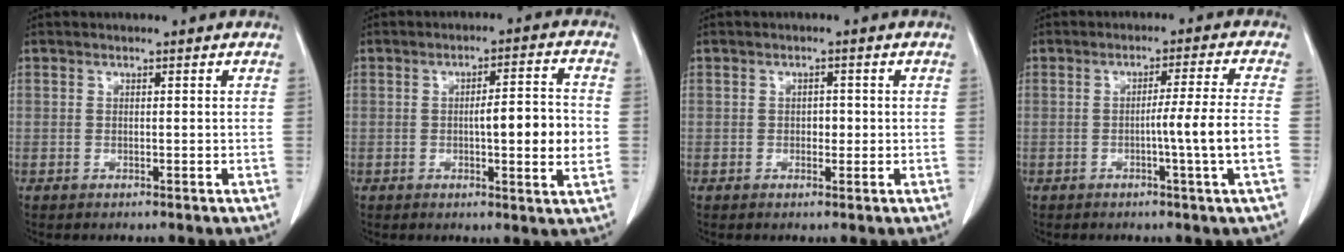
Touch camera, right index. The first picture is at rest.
{"total": 8.6, "force": [-0.7, 0.9, 8.6], "torque": [-0.119, 0.005, -0.012]}
{"total": 1.6, "force": [-0.1, 1.1, 1.1], "torque": [-0.013, 0.004, -0.002]}
{"total": 7.1, "force": [-1.7, -1.9, 6.6], "torque": [-0.093, -0.005, -0.027]}